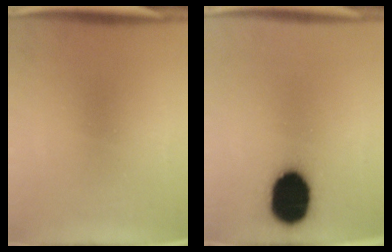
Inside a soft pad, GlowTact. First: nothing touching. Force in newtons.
{"total": 17.6}